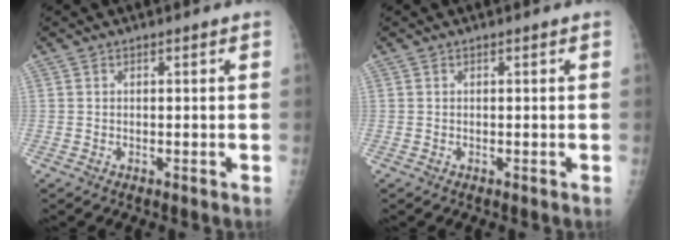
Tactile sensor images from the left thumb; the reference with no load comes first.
{"total": 0.0}